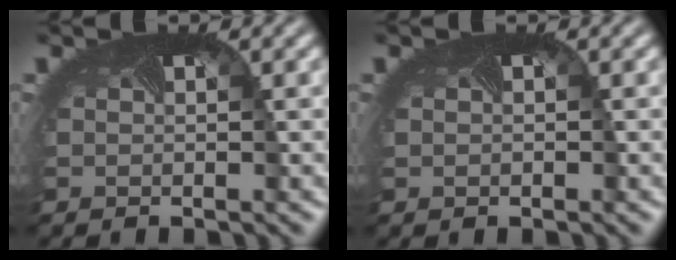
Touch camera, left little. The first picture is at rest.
{"total": 0.0}